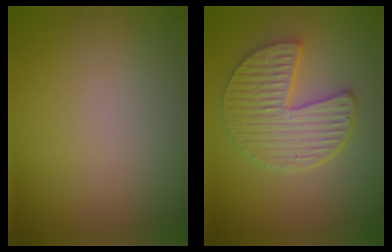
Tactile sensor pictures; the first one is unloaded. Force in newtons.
{"total": 4.9, "press": 4.2, "slide": 2.5}